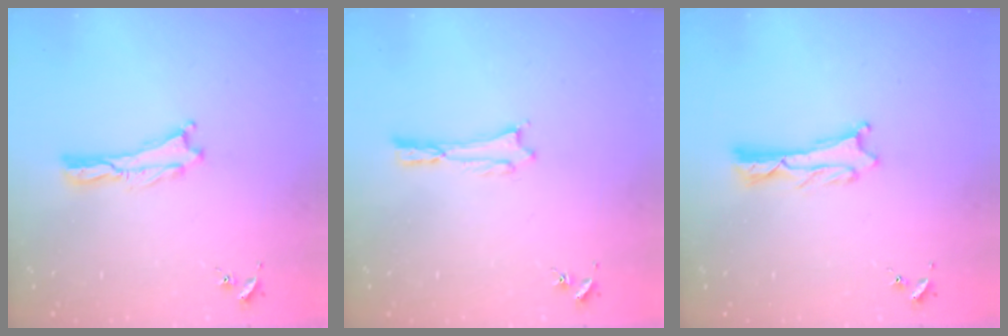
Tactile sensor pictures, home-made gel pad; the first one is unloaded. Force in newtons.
{"total": 0.0}
{"total": 1.2, "press": 1.2, "slide": 0.0}